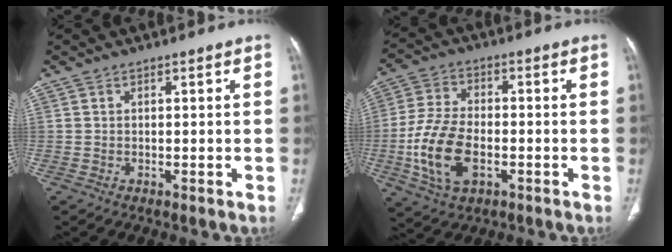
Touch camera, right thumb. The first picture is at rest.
{"total": 12.8, "force": [-3.3, 7.3, 10.0], "torque": [-0.205, 0.009, -0.062]}